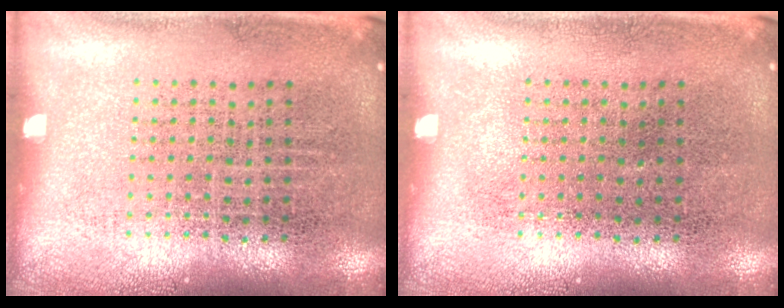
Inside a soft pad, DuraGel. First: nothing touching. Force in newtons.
{"total": 0.0}